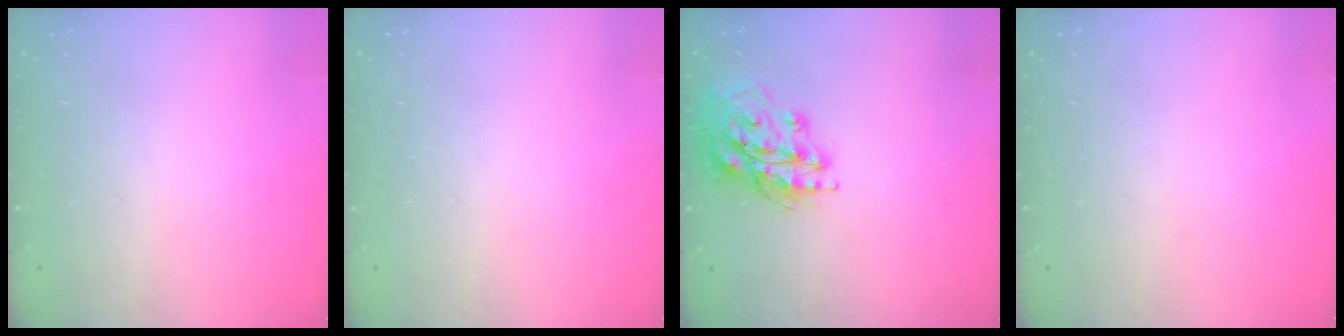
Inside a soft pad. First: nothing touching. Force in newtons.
{"total": 0.0}
{"total": 16.9, "press": 16.7, "slide": 2.3}
{"total": 0.0}